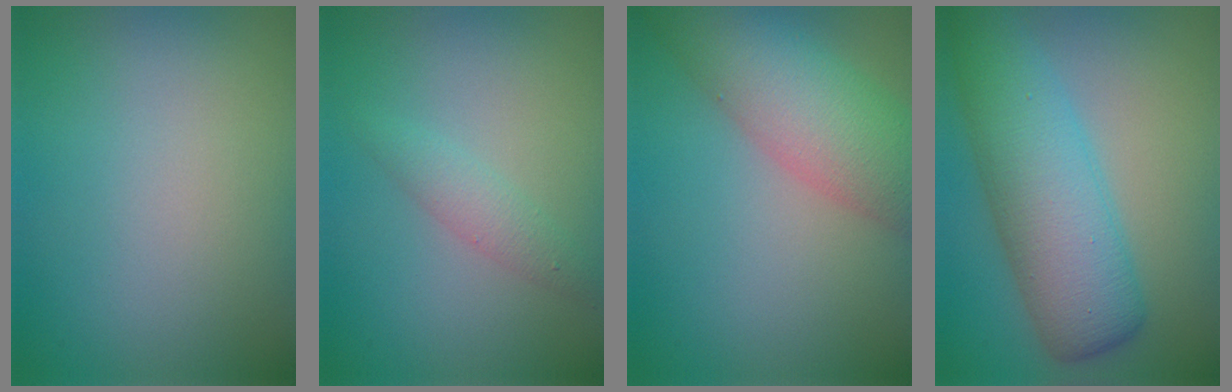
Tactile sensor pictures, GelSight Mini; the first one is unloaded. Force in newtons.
{"total": 1.8, "press": 1.8, "slide": 0.0}
{"total": 7.0, "press": 7.0, "slide": 0.3}
{"total": 7.9, "press": 7.9, "slide": 0.2}